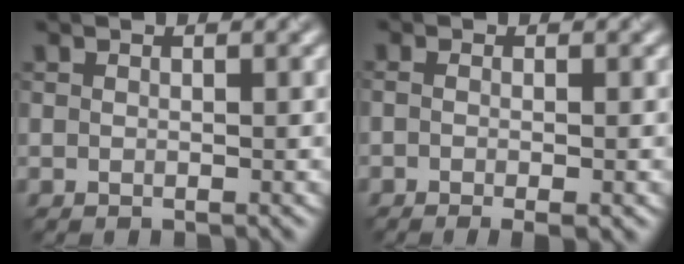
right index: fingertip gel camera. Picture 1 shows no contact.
{"total": 3.5, "force": [-0.9, 1.4, 3.1], "torque": [-0.032, 0.011, -0.013]}